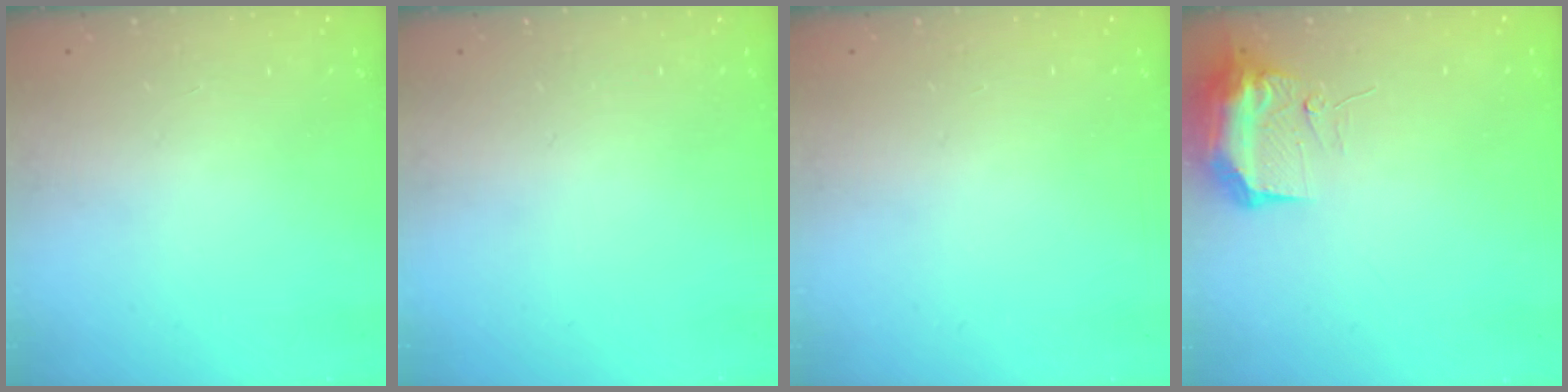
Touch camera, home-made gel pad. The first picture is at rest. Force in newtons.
{"total": 0.0}
{"total": 0.0}
{"total": 10.1, "press": 10.1, "slide": 0.3}